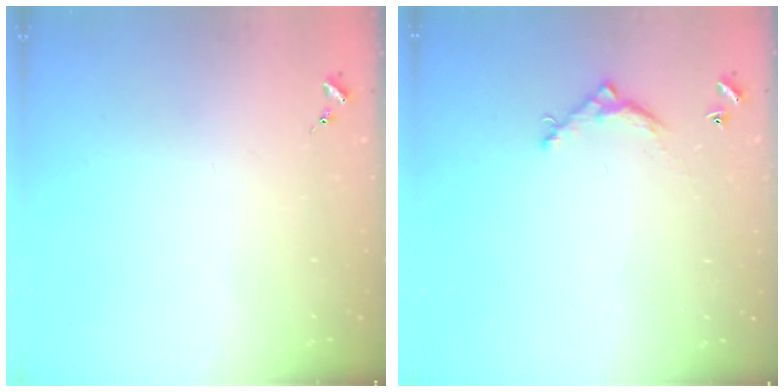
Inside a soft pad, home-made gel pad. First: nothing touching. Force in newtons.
{"total": 5.5, "press": 5.5, "slide": 0.3}